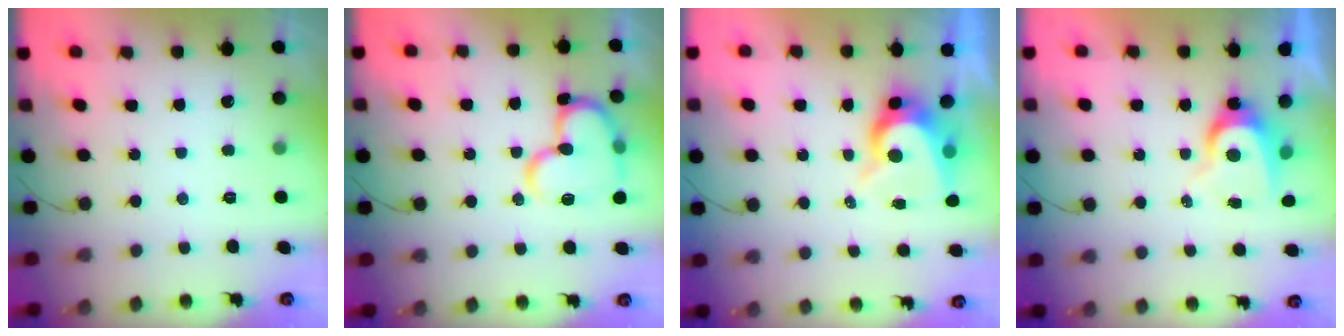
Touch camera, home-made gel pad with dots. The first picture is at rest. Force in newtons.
{"total": 16.6, "press": 16.5, "slide": 1.0}
{"total": 8.0, "press": 8.0, "slide": 0.7}
{"total": 7.7, "press": 7.7, "slide": 0.4}